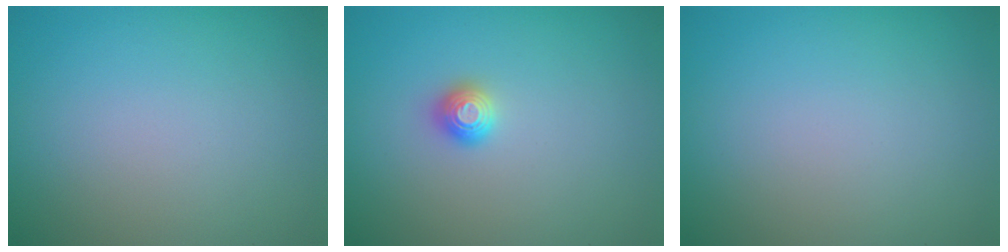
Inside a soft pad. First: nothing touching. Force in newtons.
{"total": 1.2, "press": 1.1, "slide": 0.2}
{"total": 0.0}